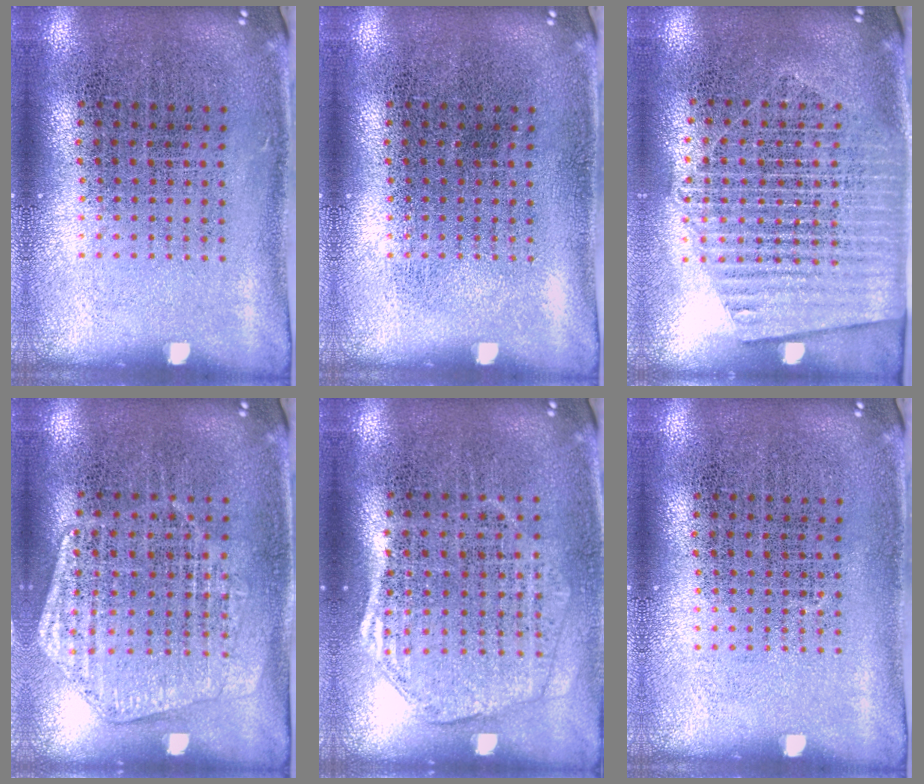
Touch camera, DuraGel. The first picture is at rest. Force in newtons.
{"total": 0.0}
{"total": 1.6, "press": 1.5, "slide": 0.6}
{"total": 1.4, "press": 1.4, "slide": 0.4}
{"total": 1.7, "press": 1.5, "slide": 0.7}
{"total": 0.0}